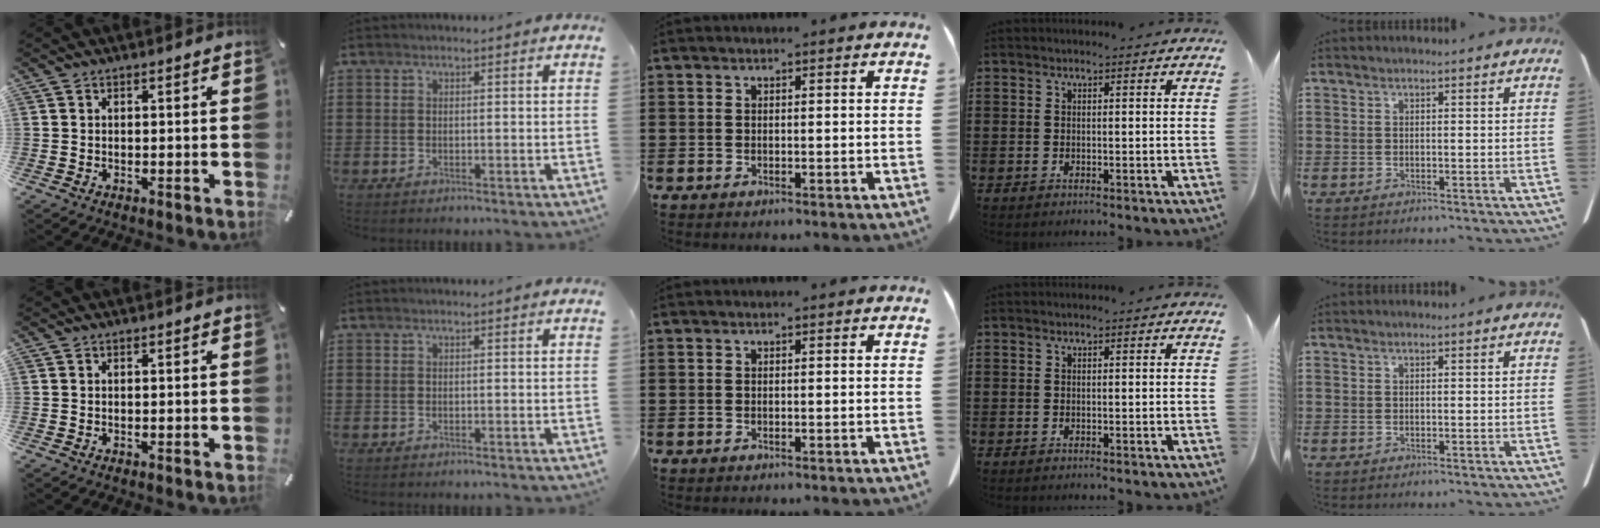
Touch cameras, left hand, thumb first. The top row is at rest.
{}